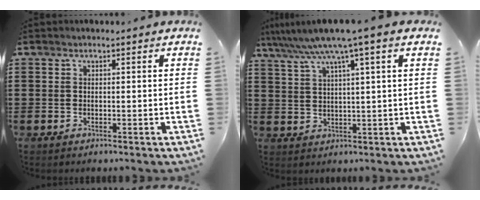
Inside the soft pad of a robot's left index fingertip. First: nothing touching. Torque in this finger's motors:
{"motor_torque": [1.88, -0.25, 1.05, 0.17]}